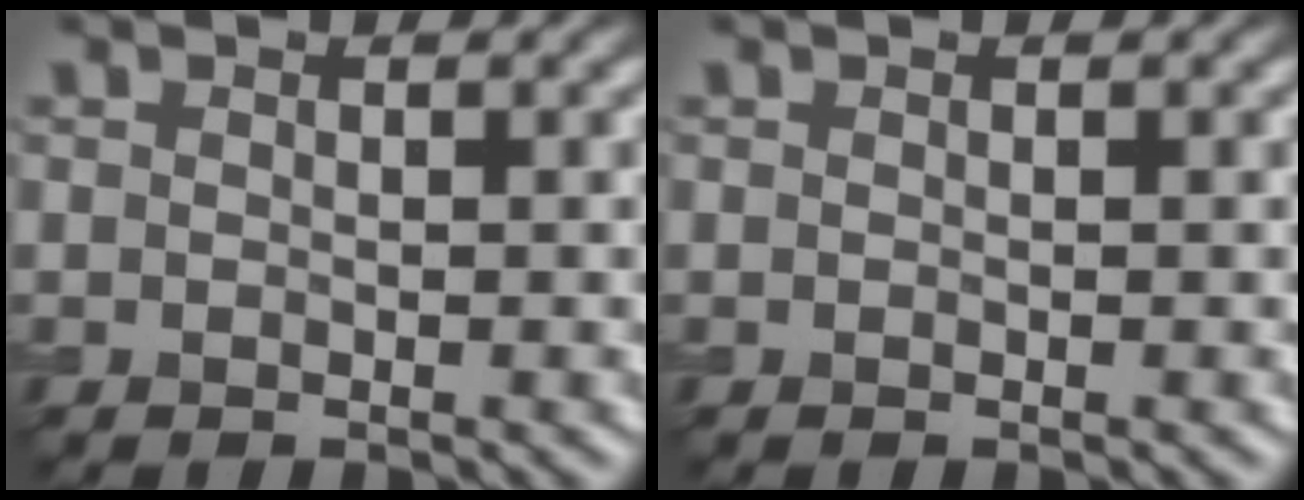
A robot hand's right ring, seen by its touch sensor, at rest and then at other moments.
{"total": 0.0}